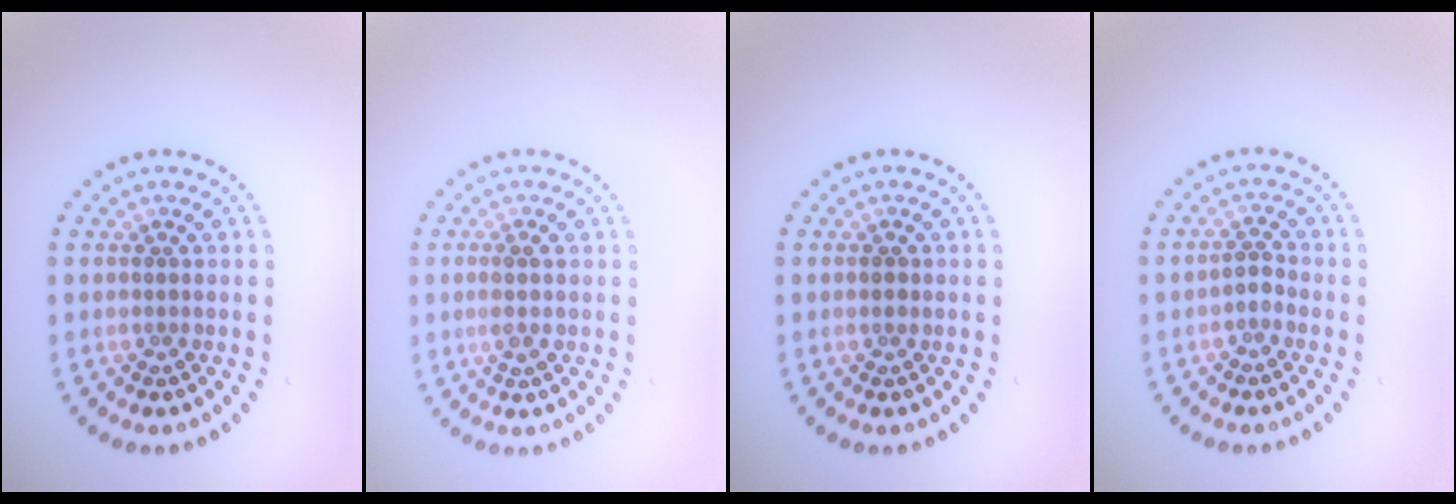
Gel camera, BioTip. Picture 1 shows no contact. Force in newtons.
{"total": 1.5, "press": 1.3, "slide": 0.8}
{"total": 0.8, "press": 0.7, "slide": 0.2}
{"total": 1.1, "press": 0.9, "slide": 0.6}